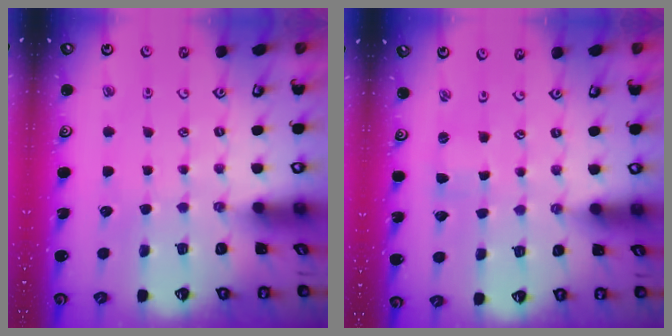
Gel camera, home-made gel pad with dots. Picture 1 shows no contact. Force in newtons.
{"total": 0.7, "press": 0.7, "slide": 0.0}